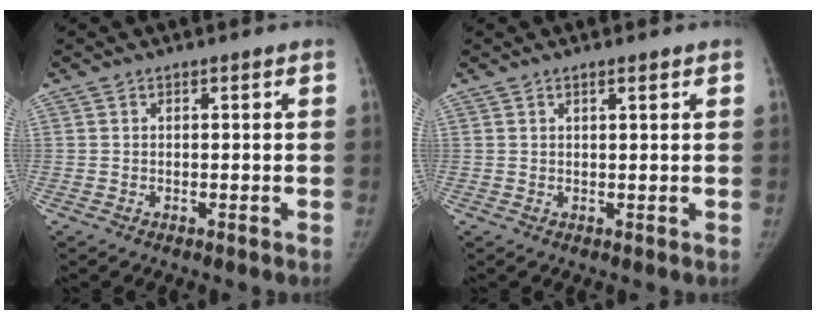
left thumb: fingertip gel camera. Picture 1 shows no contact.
{"total": 1.4, "force": [0.9, 0.2, 1.0], "torque": [-0.016, -0.004, 0.015]}